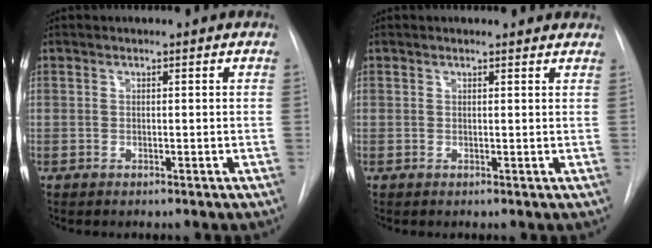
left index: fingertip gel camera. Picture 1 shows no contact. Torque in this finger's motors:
{"motor_torque": [0.33, -0.47, -0.02, 0.00]}